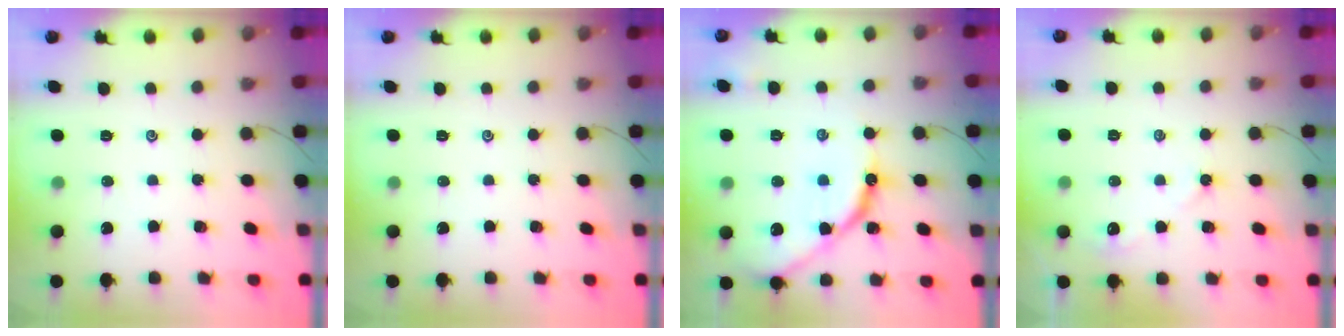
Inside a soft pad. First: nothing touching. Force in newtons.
{"total": 0.0}
{"total": 12.5, "press": 12.5, "slide": 0.9}
{"total": 4.0, "press": 4.0, "slide": 0.4}